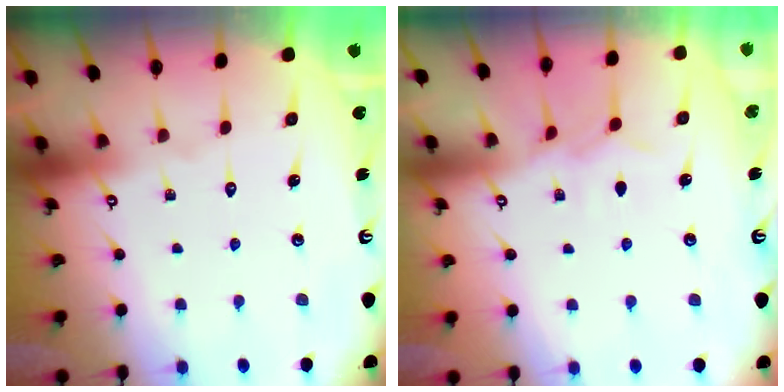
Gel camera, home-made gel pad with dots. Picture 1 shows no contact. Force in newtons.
{"total": 6.0, "press": 5.9, "slide": 0.7}